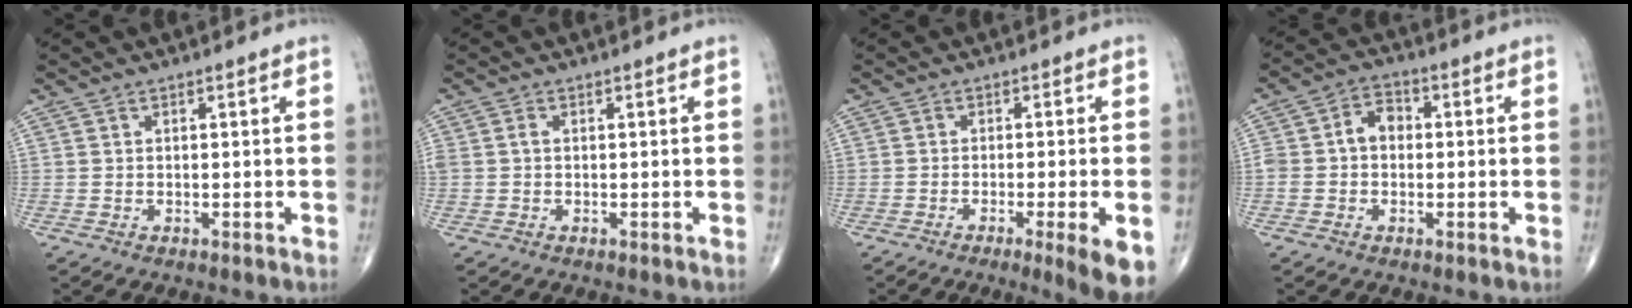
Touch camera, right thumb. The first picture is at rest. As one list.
[{"total": 1.4, "force": [0.0, 1.0, 1.0], "torque": [-0.025, 0.006, 0.001]}, {"total": 8.2, "force": [-3.6, 0.7, 7.3], "torque": [-0.100, -0.012, -0.053]}, {"total": 5.5, "force": [0.0, 4.2, 3.6], "torque": [-0.050, 0.023, -0.009]}]